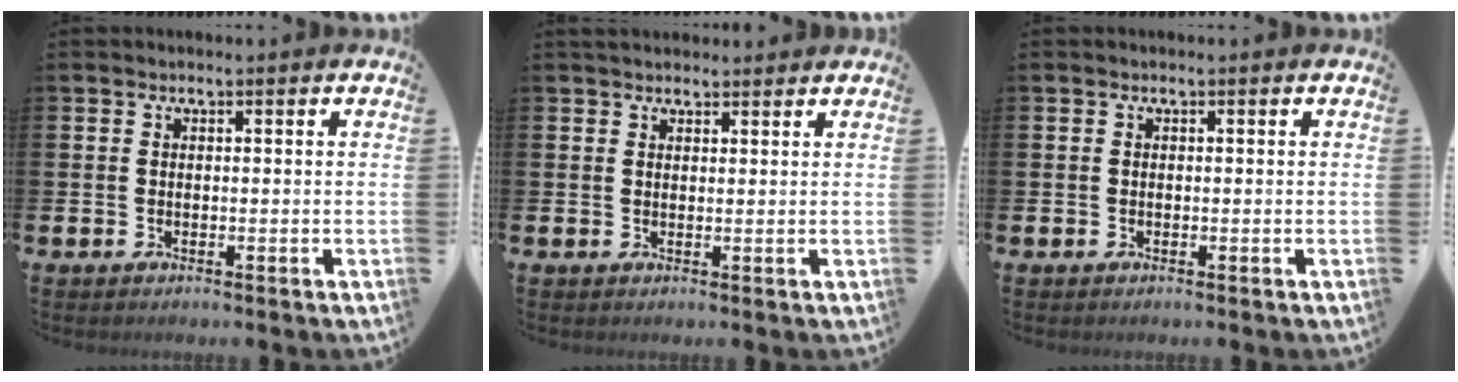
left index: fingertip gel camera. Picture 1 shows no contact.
{"total": 1.9, "force": [1.8, 0.6, 0.1], "torque": [0.006, -0.004, 0.031]}
{"total": 0.0}